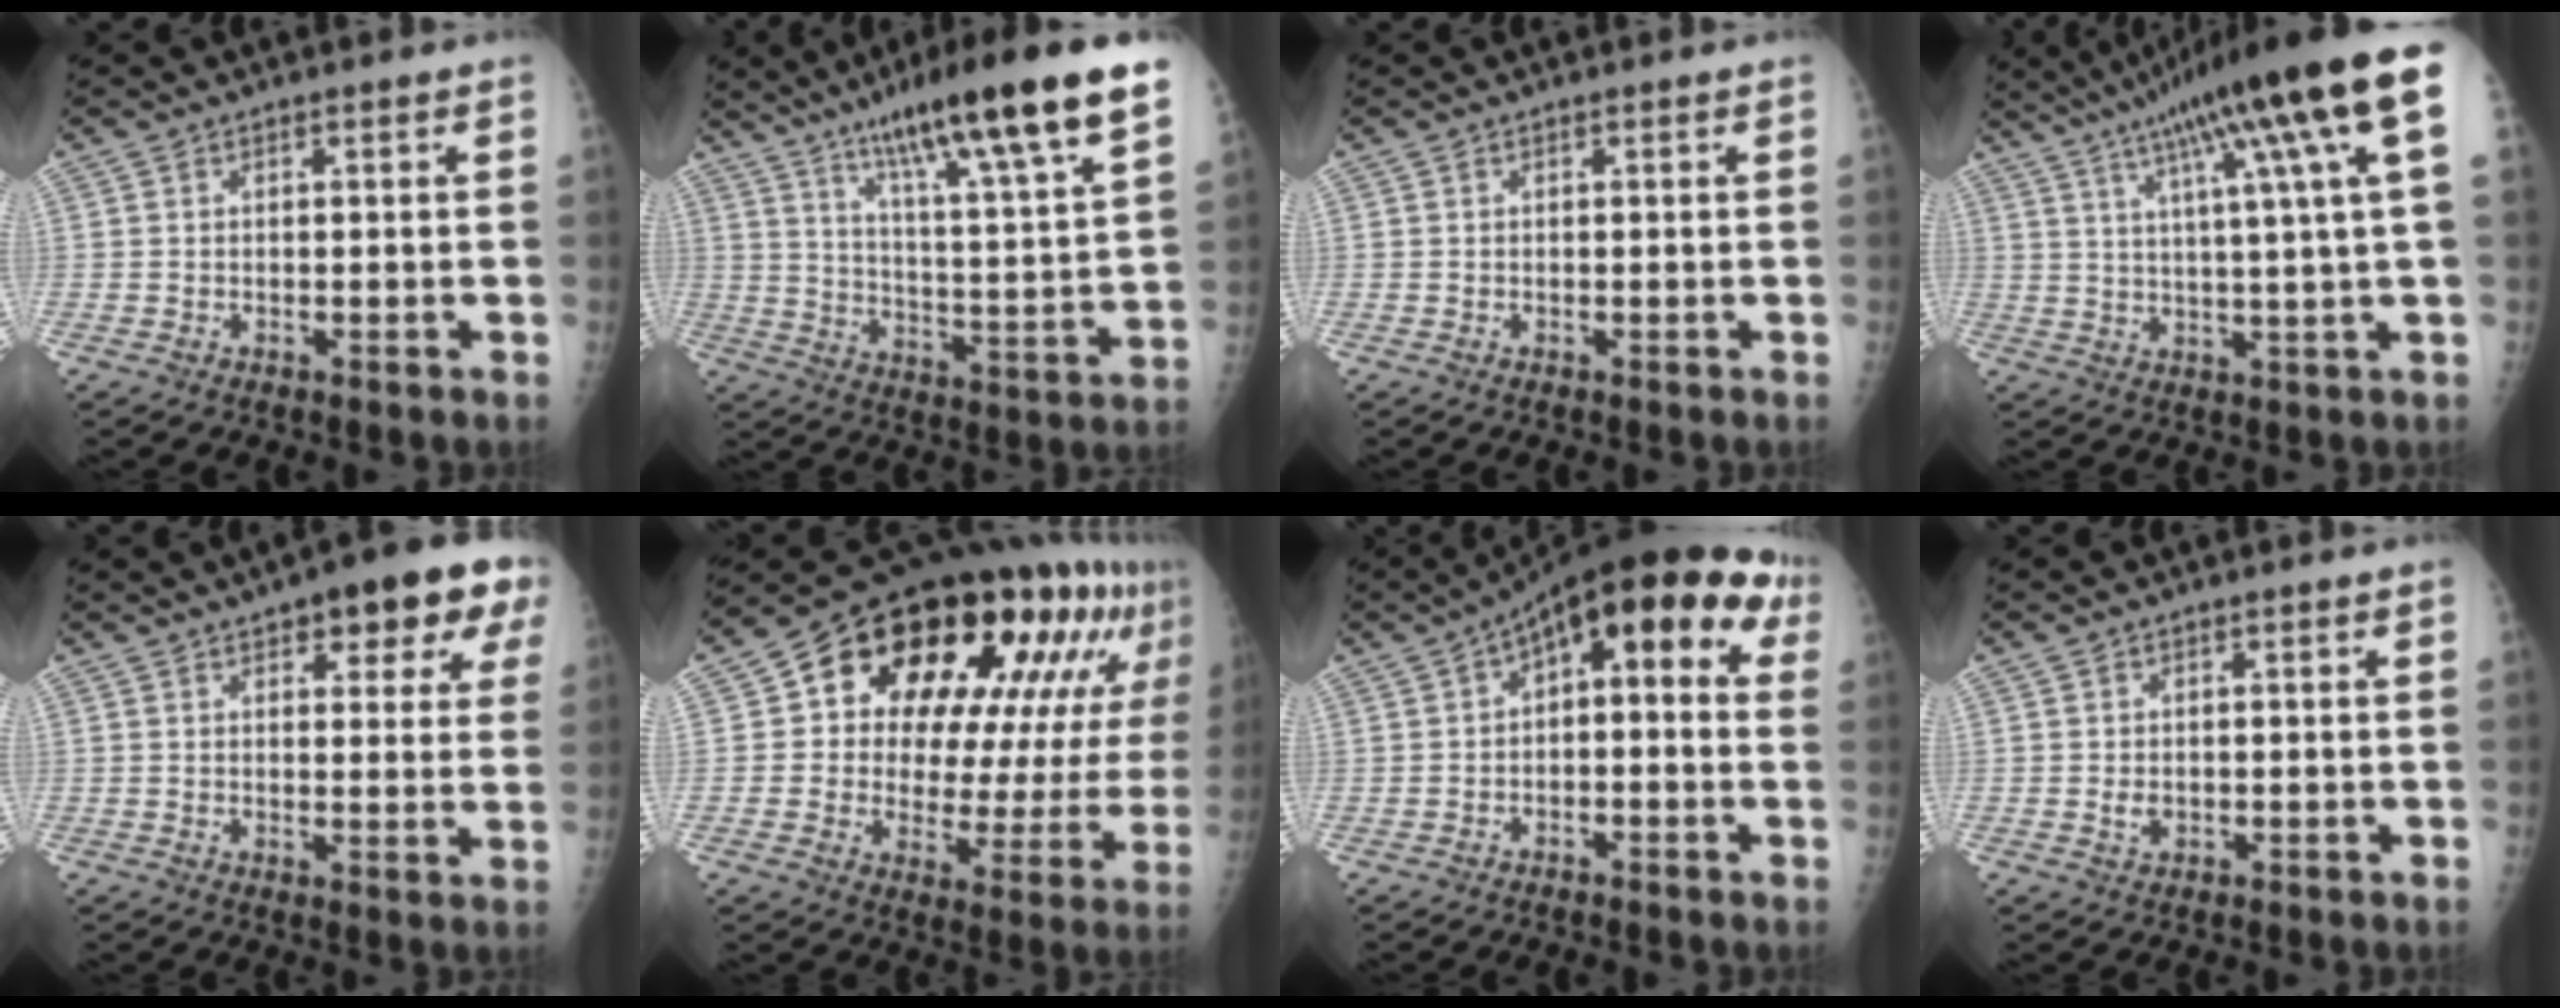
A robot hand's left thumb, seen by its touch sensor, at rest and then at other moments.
{"total": 22.4, "force": [14.3, 2.4, 17.1], "torque": [-0.254, -0.044, 0.228]}
{"total": 0.0}
{"total": 20.5, "force": [9.3, 1.0, 18.3], "torque": [-0.276, 0.010, 0.128]}
{"total": 12.8, "force": [6.8, 4.9, 9.7], "torque": [-0.082, -0.013, 0.078]}
{"total": 31.4, "force": [13.2, 15.0, 24.2], "torque": [-0.305, 0.028, 0.195]}
{"total": 14.6, "force": [3.6, 6.9, 12.4], "torque": [-0.130, 0.049, 0.036]}
{"total": 1.7, "force": [-0.2, 1.2, 1.1], "torque": [-0.016, 0.002, -0.002]}